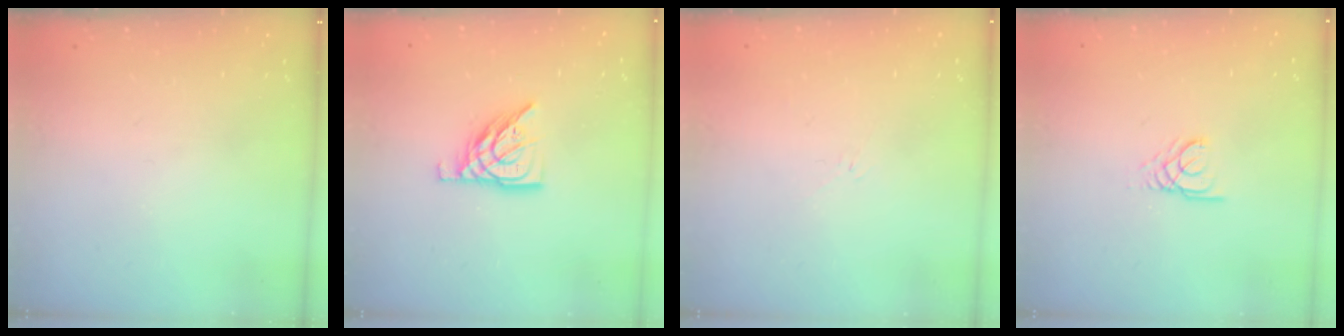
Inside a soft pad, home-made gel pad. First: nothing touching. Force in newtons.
{"total": 10.3, "press": 10.2, "slide": 0.8}
{"total": 2.6, "press": 2.5, "slide": 0.6}
{"total": 2.5, "press": 2.5, "slide": 0.2}